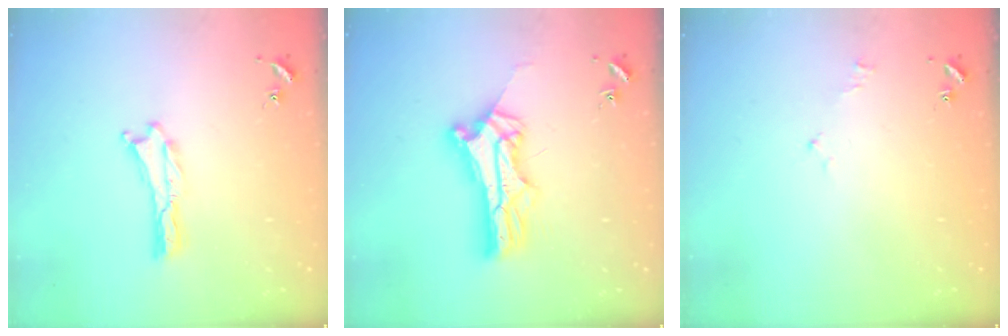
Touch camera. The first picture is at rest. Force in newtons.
{"total": 10.9, "press": 10.9, "slide": 0.8}
{"total": 1.6, "press": 1.5, "slide": 0.3}